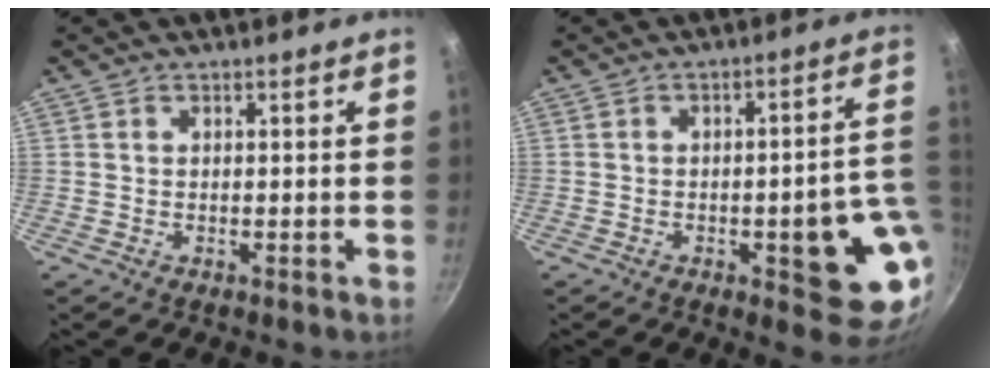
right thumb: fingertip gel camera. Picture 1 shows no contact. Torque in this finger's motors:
{"motor_torque": [1.92, 1.46, 1.24, -0.51, 0.22]}